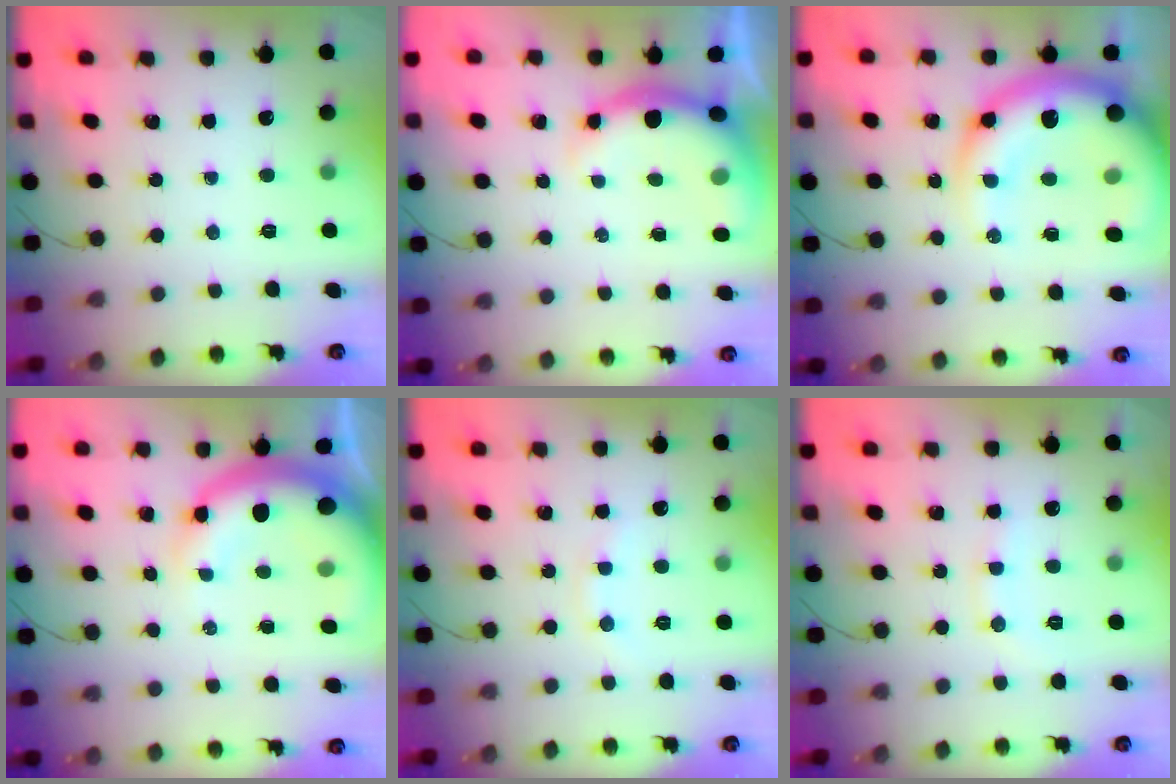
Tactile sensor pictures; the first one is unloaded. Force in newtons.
{"total": 6.6, "press": 6.6, "slide": 0.7}
{"total": 22.7, "press": 22.2, "slide": 5.0}
{"total": 11.7, "press": 11.5, "slide": 2.3}
{"total": 4.7, "press": 4.5, "slide": 1.4}
{"total": 7.0, "press": 6.9, "slide": 1.2}